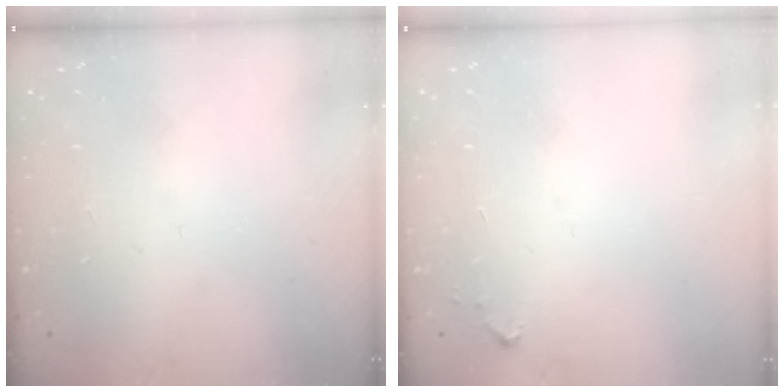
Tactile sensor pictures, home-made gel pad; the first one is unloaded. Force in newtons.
{"total": 2.6, "press": 2.6, "slide": 0.4}